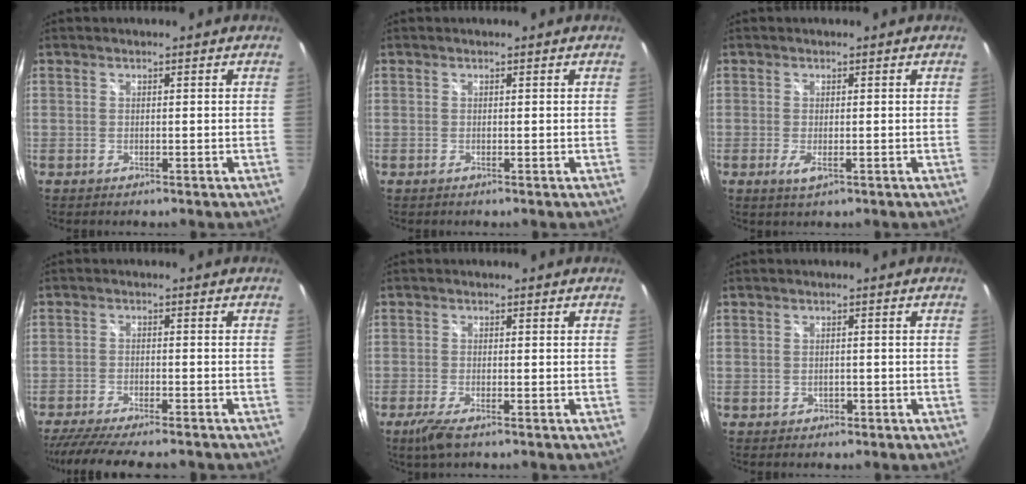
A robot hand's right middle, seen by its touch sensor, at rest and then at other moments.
{"total": 0.0}
{"total": 2.3, "force": [-0.8, 0.8, 2.0], "torque": [-0.037, -0.006, -0.009]}
{"total": 13.6, "force": [-11.6, 2.1, 6.7], "torque": [-0.142, -0.032, -0.179]}
{"total": 4.2, "force": [-2.7, 0.9, 3.1], "torque": [-0.071, -0.016, -0.051]}
{"total": 1.6, "force": [-0.6, 1.4, 0.5], "torque": [-0.007, 0.000, -0.004]}